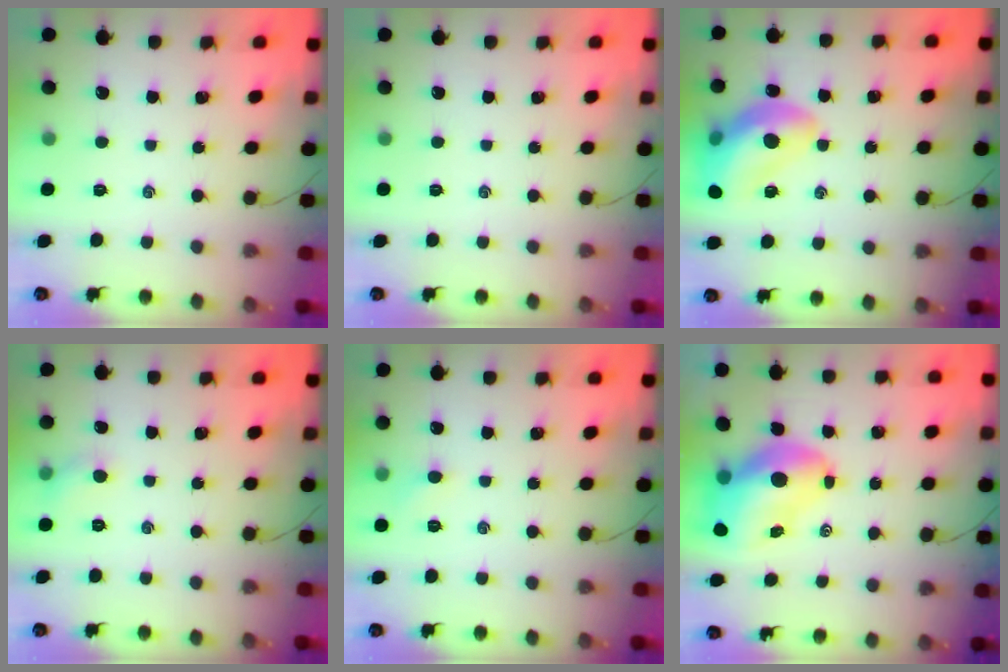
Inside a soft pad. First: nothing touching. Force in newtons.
{"total": 0.0}
{"total": 16.7, "press": 16.4, "slide": 2.9}
{"total": 4.0, "press": 3.8, "slide": 1.2}
{"total": 3.7, "press": 3.5, "slide": 1.2}
{"total": 10.8, "press": 10.3, "slide": 3.1}